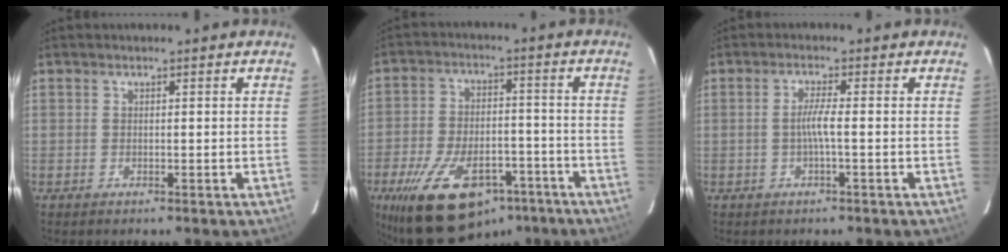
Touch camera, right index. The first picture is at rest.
{"total": 19.9, "force": [-12.4, 10.0, 11.9], "torque": [-0.238, -0.013, -0.183]}
{"total": 2.3, "force": [-0.5, -1.1, 2.0], "torque": [-0.040, -0.004, -0.009]}